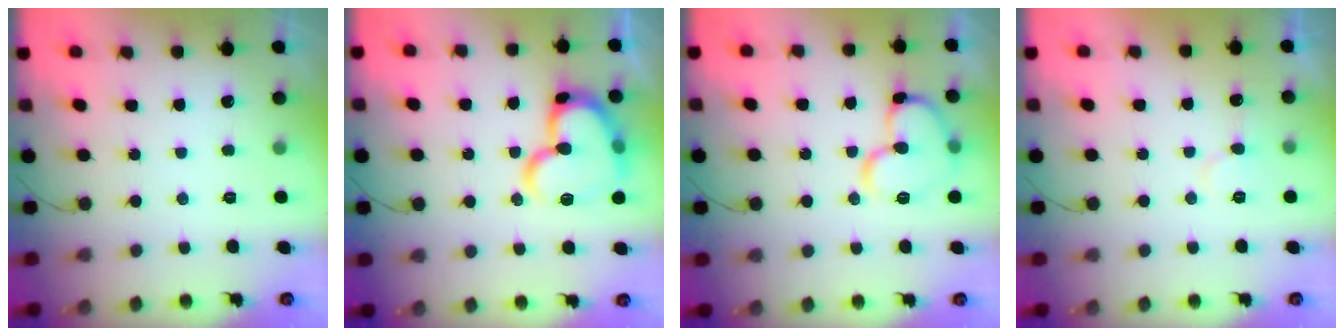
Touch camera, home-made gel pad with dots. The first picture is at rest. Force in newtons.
{"total": 18.8, "press": 18.6, "slide": 2.2}
{"total": 13.7, "press": 13.6, "slide": 1.8}
{"total": 6.4, "press": 6.4, "slide": 0.5}